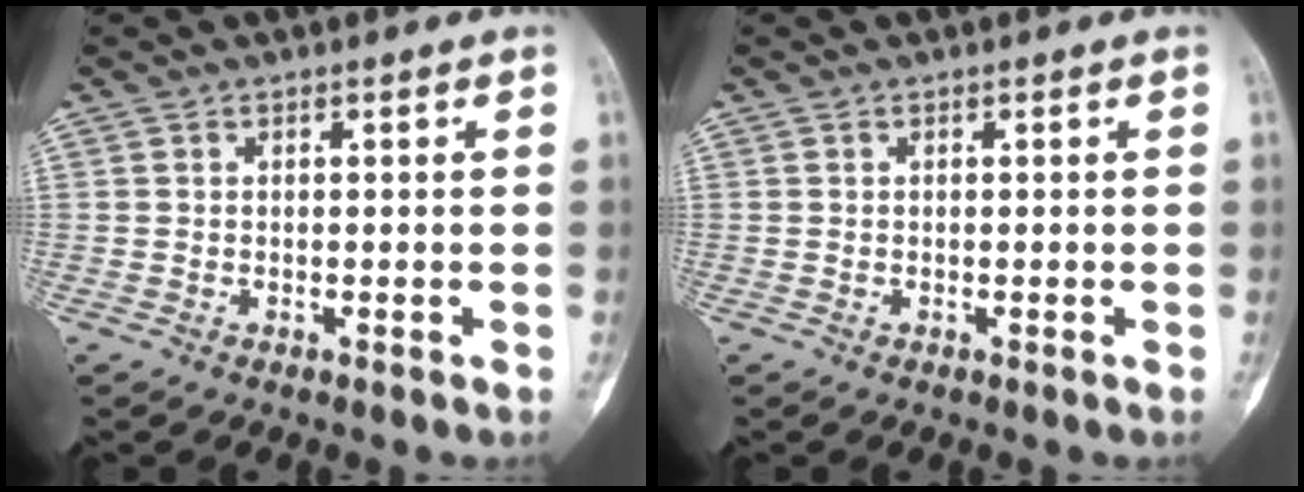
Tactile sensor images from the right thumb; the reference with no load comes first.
{"total": 0.0}